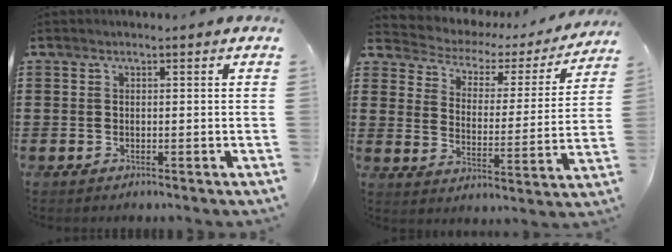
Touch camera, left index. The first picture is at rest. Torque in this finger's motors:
{"motor_torque": [1.12, -1.02, 0.37, 0.01]}